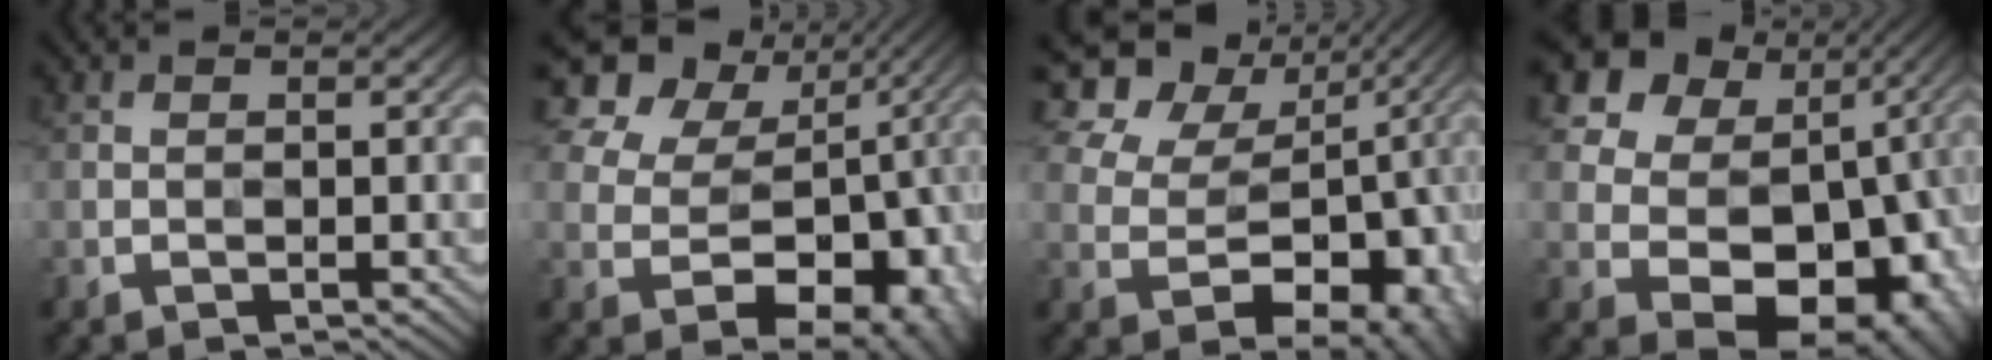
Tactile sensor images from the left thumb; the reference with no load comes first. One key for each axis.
{"total": 15.5, "fx": 1.9, "fy": 12.5, "fz": 8.9, "tx": -0.164, "ty": 0.021, "tz": 0.061}
{"total": 13.8, "fx": 1.6, "fy": 10.9, "fz": 8.3, "tx": -0.153, "ty": 0.030, "tz": 0.048}
{"total": 17.1, "fx": 2.8, "fy": 14.1, "fz": 9.2, "tx": -0.152, "ty": 0.007, "tz": 0.075}